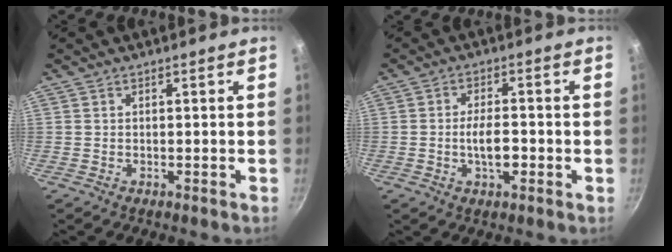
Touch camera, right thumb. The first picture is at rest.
{"total": 5.7, "force": [-1.3, 2.4, 5.0], "torque": [-0.076, 0.014, -0.022]}